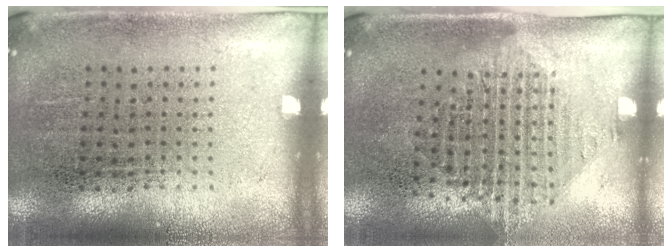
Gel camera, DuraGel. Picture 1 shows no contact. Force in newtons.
{"total": 1.5, "press": 1.2, "slide": 0.9}